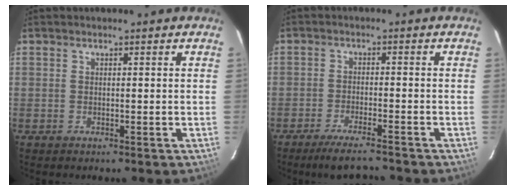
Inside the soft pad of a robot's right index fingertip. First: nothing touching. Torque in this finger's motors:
{"motor_torque": [0.43, -0.27, 0.13, 0.00]}